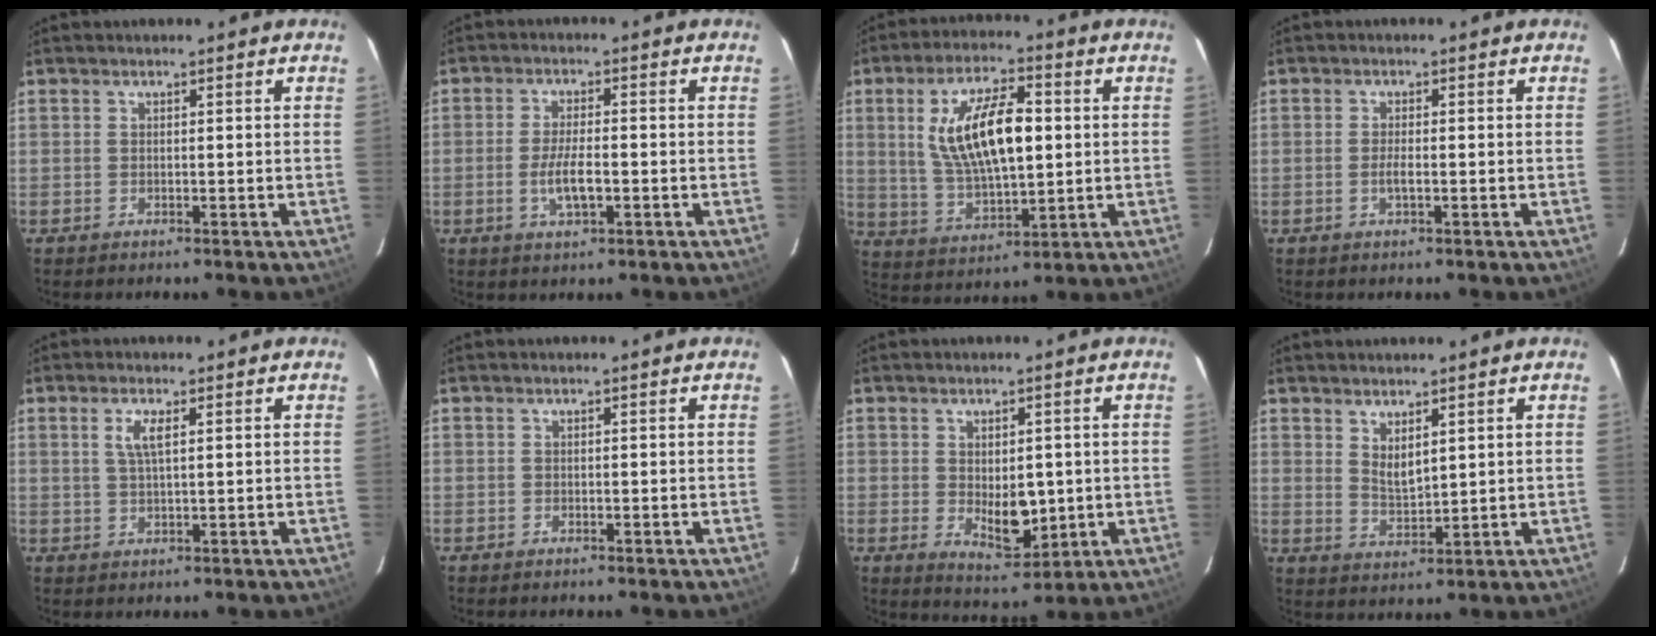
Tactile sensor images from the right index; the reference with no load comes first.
{"total": 5.5, "force": [-1.6, 1.6, 5.0], "torque": [-0.100, -0.006, -0.029]}
{"total": 15.1, "force": [2.5, 6.1, 13.6], "torque": [-0.253, 0.007, 0.055]}
{"total": 1.8, "force": [-0.6, 0.3, 1.6], "torque": [-0.033, -0.003, -0.012]}
{"total": 3.3, "force": [1.2, 0.7, 3.0], "torque": [-0.061, 0.001, 0.024]}
{"total": 0.0}
{"total": 7.1, "force": [-0.3, 4.1, 5.8], "torque": [-0.092, -0.015, 0.007]}
{"total": 4.1, "force": [2.6, 1.5, 2.8], "torque": [-0.046, -0.007, 0.047]}